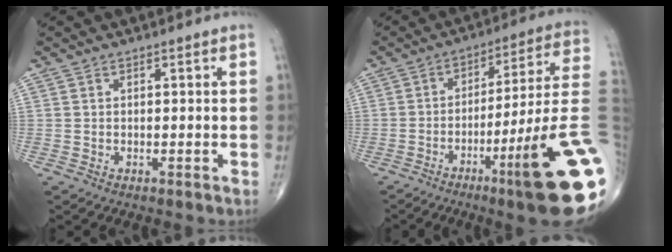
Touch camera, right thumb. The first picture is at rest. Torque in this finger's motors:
{"motor_torque": [3.66, 1.35, 2.03, -0.74, 0.46]}